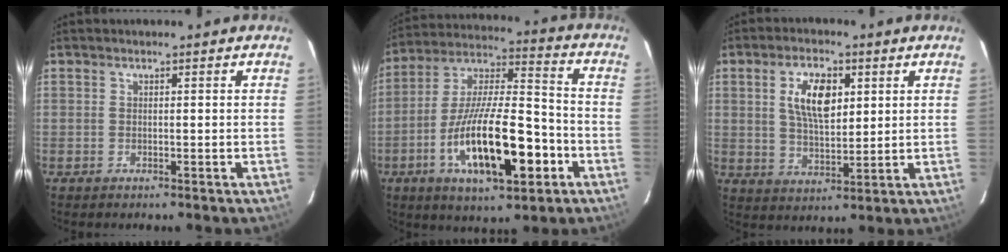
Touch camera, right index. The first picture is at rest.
{"total": 20.4, "force": [-7.6, 6.5, 17.8], "torque": [-0.323, -0.007, -0.125]}
{"total": 9.1, "force": [2.9, 4.3, 7.5], "torque": [-0.138, 0.009, 0.055]}